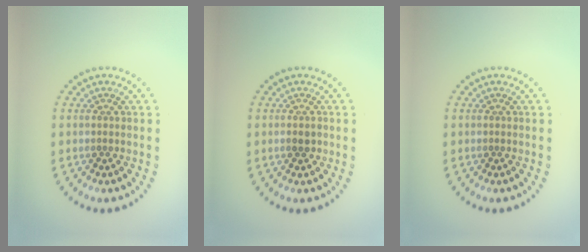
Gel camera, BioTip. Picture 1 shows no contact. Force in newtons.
{"total": 1.1, "press": 1.1, "slide": 0.2}
{"total": 0.0}